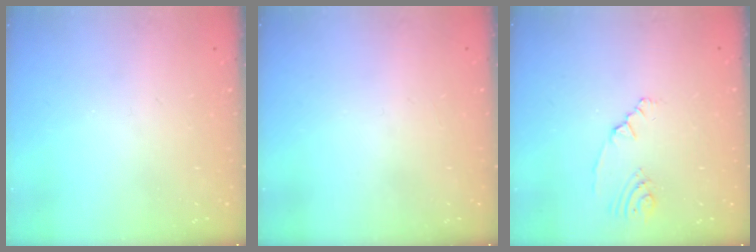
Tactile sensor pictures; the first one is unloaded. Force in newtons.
{"total": 0.0}
{"total": 2.5, "press": 2.2, "slide": 1.1}